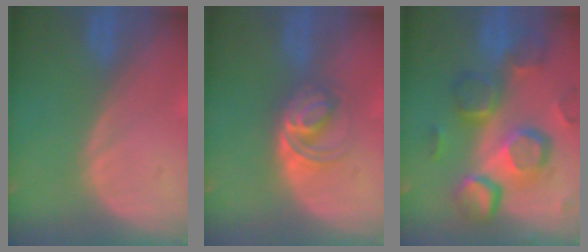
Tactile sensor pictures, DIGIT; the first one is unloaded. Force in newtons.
{"total": 5.4, "press": 5.3, "slide": 1.1}
{"total": 12.4, "press": 10.8, "slide": 6.1}